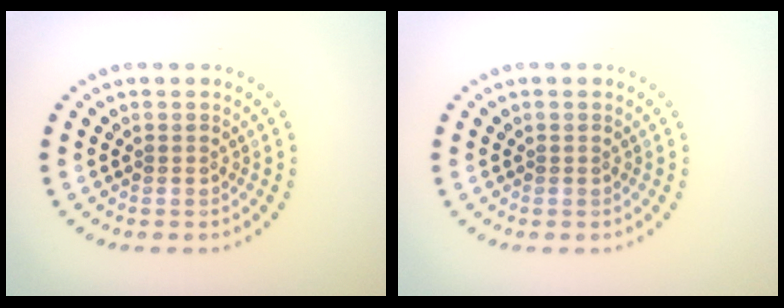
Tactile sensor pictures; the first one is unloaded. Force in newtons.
{"total": 0.0}